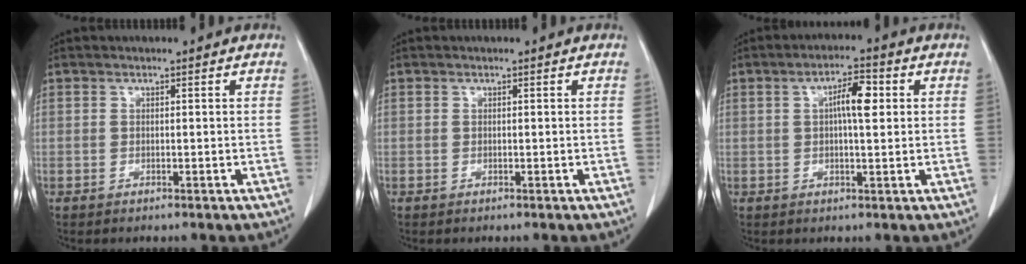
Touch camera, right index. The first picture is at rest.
{"total": 0.0}
{"total": 5.2, "force": [1.1, 1.2, 5.0], "torque": [-0.088, 0.012, 0.016]}